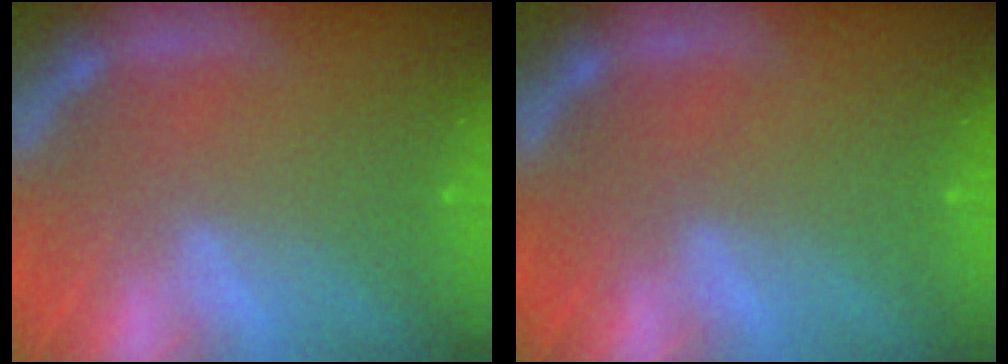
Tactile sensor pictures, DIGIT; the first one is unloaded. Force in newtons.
{"total": 0.0}